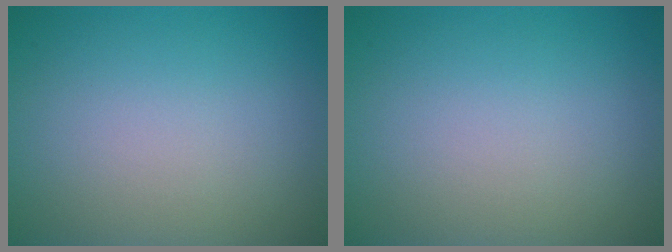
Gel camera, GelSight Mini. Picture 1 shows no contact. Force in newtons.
{"total": 0.0}